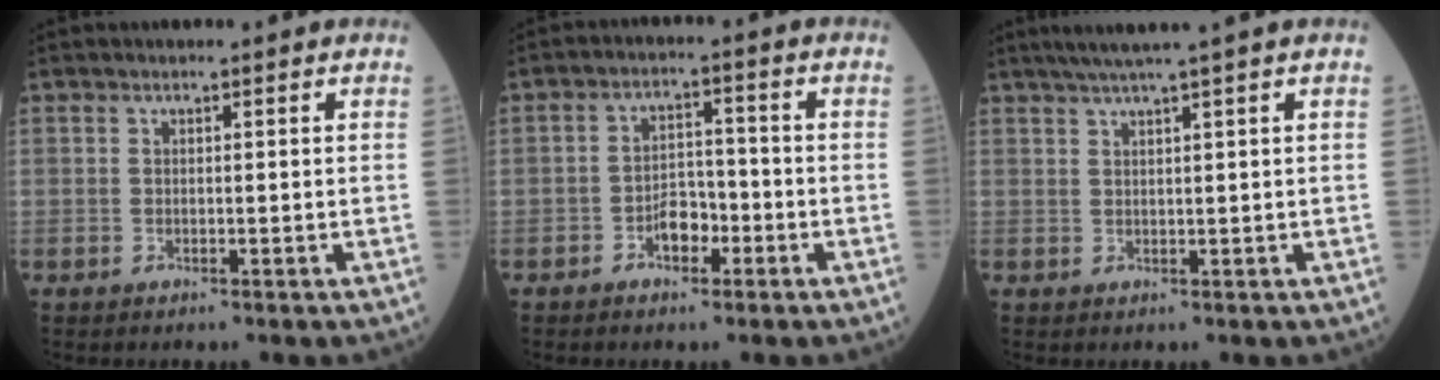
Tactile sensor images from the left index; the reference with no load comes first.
{"total": 4.5, "force": [-2.3, 2.5, 2.9], "torque": [-0.048, 0.010, -0.045]}
{"total": 4.2, "force": [3.0, -1.4, 2.6], "torque": [-0.044, 0.008, 0.056]}